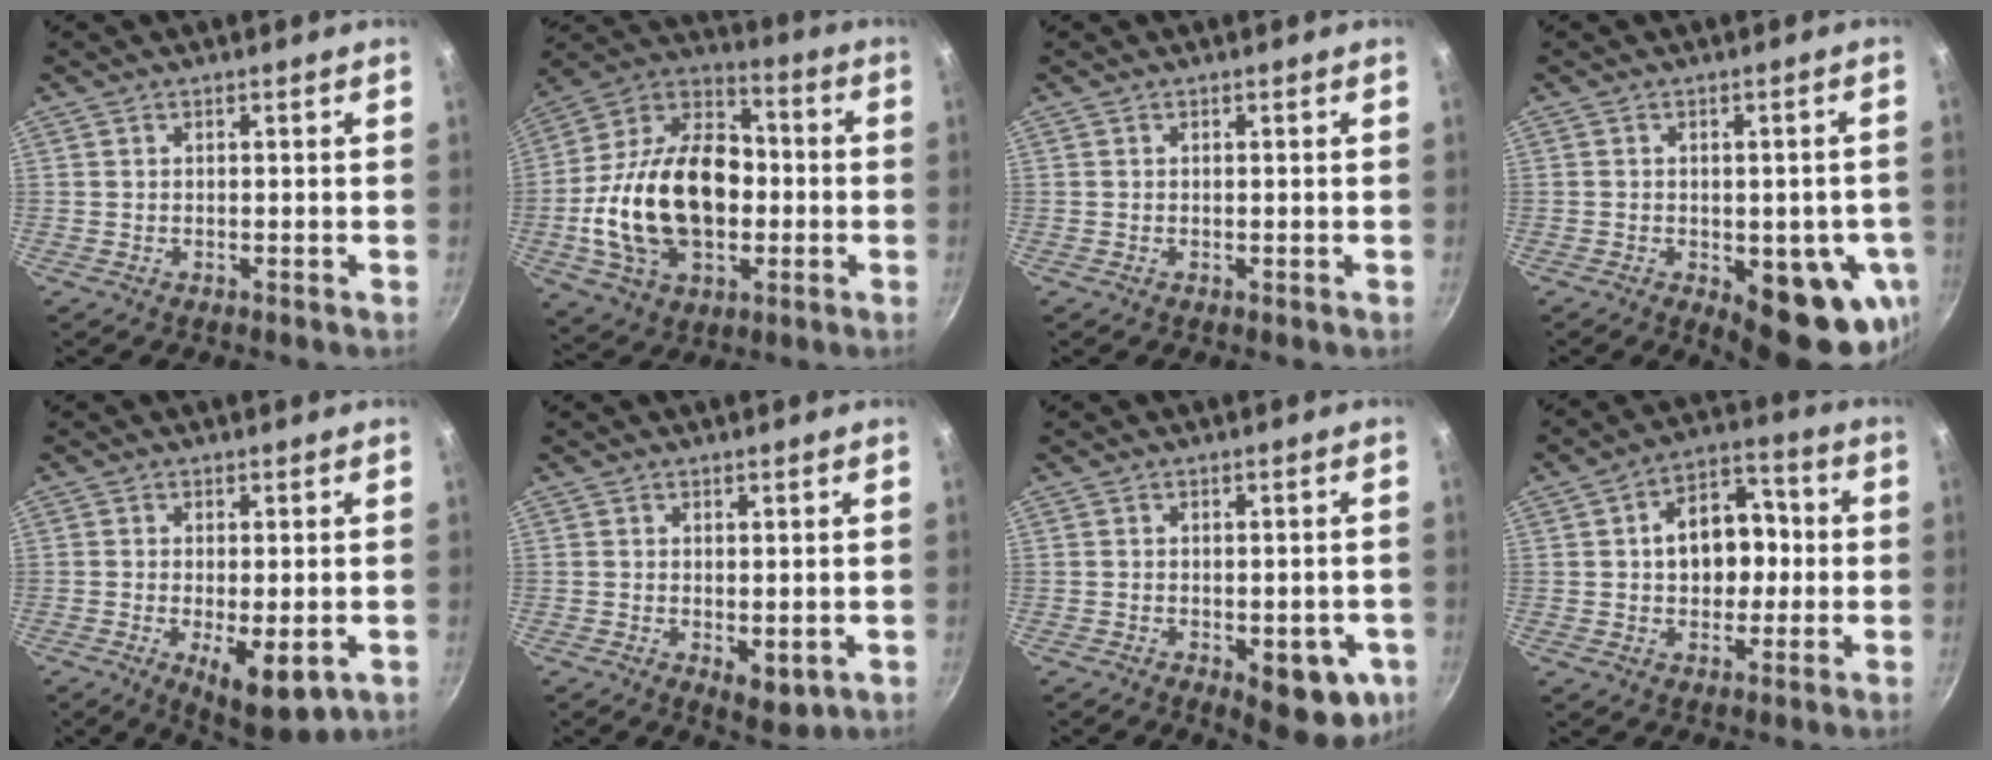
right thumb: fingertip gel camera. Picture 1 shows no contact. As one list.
[{"total": 25.7, "force": [-2.9, 17.0, 19.0], "torque": [-0.323, 0.047, -0.051]}, {"total": 0.0}, {"total": 15.0, "force": [-4.4, 6.8, 12.6], "torque": [-0.100, -0.007, -0.045]}, {"total": 9.3, "force": [-2.5, 3.4, 8.2], "torque": [-0.119, -0.010, -0.025]}, {"total": 4.3, "force": [-0.4, 2.3, 3.6], "torque": [-0.049, -0.014, 0.000]}, {"total": 11.2, "force": [-3.5, 5.1, 9.3], "torque": [-0.072, 0.002, -0.036]}, {"total": 12.6, "force": [0.4, 9.2, 8.6], "torque": [-0.085, 0.027, -0.002]}]